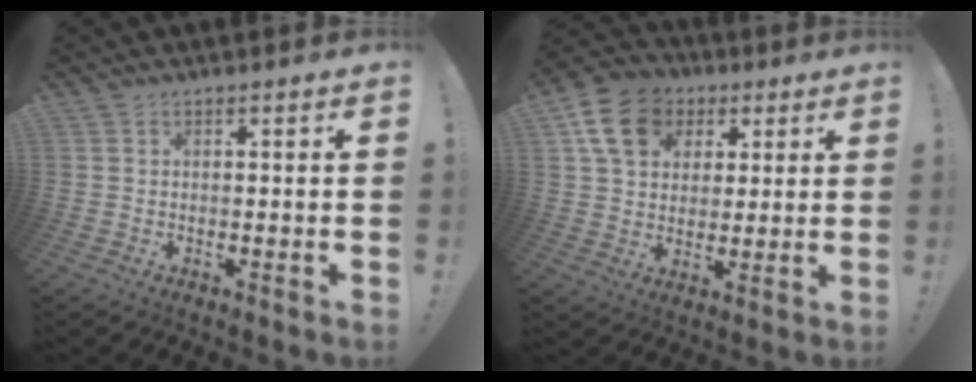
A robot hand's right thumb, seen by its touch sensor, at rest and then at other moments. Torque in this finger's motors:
{"motor_torque": [0.83, 1.96, 0.49, 0.86, 0.11]}